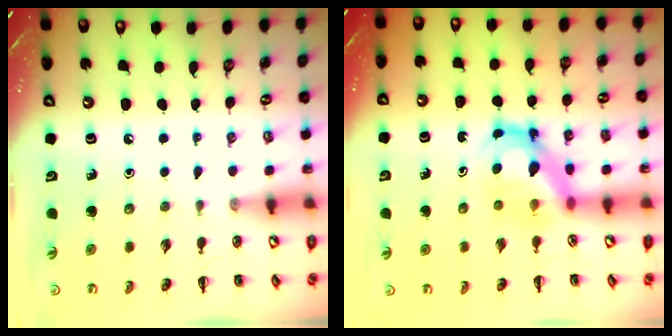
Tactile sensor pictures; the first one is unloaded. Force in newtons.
{"total": 6.0, "press": 5.9, "slide": 0.5}